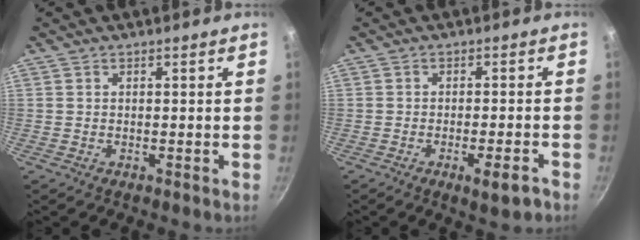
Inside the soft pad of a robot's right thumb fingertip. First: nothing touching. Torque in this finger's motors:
{"motor_torque": [0.40, 0.64, 0.62, -0.26, 0.10]}